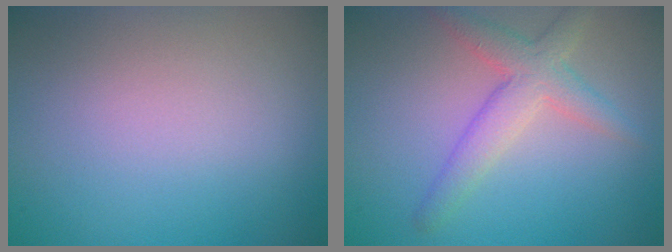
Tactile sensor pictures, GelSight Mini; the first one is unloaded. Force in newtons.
{"total": 3.7, "press": 3.7, "slide": 0.1}